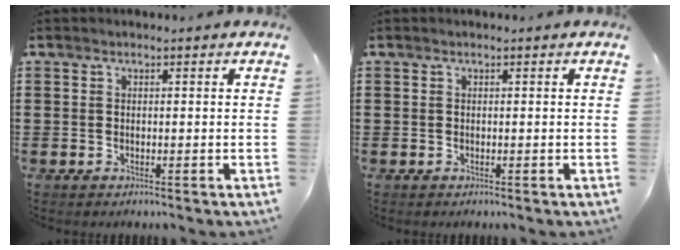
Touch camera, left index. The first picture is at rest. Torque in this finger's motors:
{"motor_torque": [0.00, 0.00, -0.01, 0.01]}